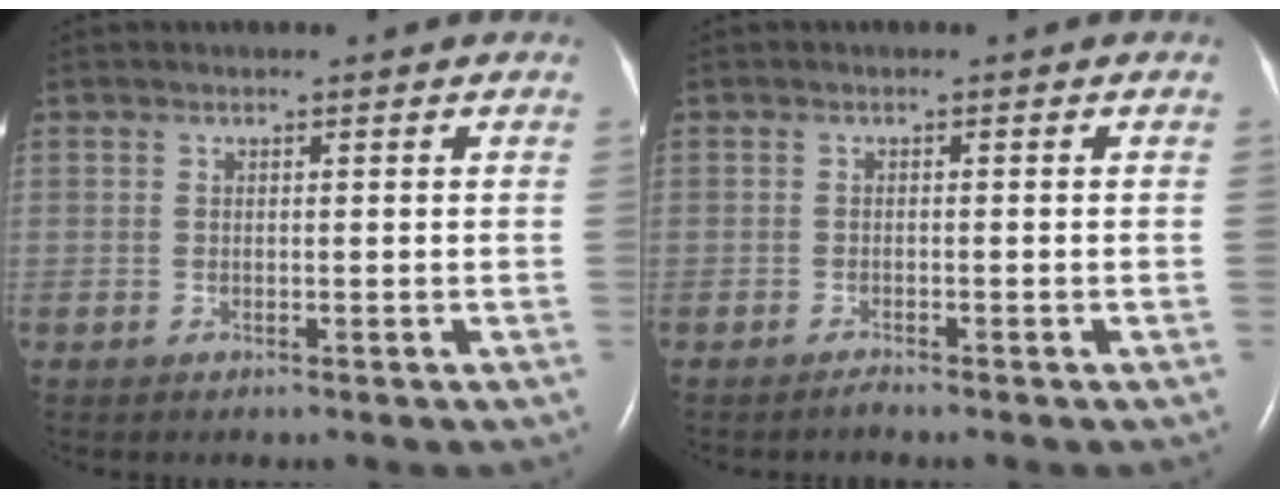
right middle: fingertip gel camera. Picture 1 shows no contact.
{"total": 0.7, "force": [-0.6, -0.2, 0.2], "torque": [-0.007, -0.002, -0.011]}